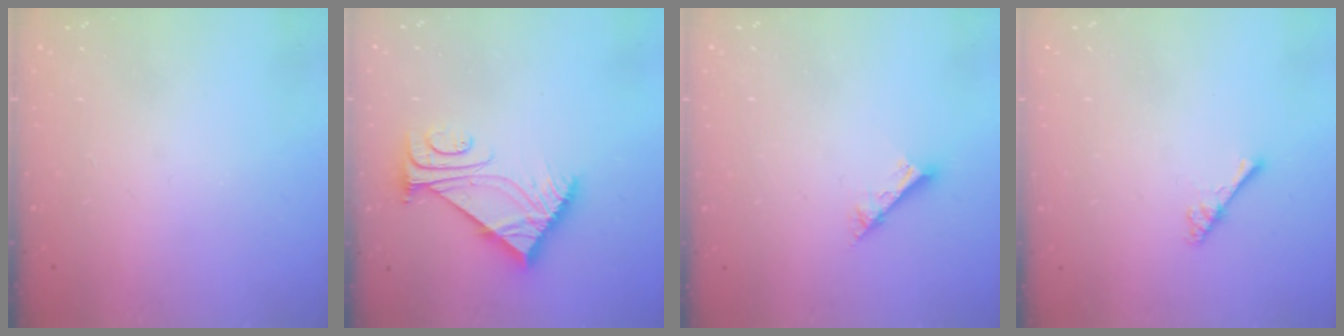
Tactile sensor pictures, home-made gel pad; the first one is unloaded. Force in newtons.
{"total": 7.8, "press": 7.7, "slide": 1.0}
{"total": 2.6, "press": 2.6, "slide": 0.2}
{"total": 2.4, "press": 2.4, "slide": 0.4}